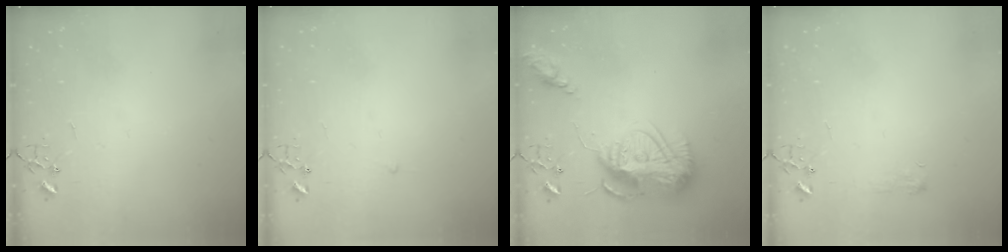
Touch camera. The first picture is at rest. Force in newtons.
{"total": 2.3, "press": 2.3, "slide": 0.3}
{"total": 18.7, "press": 18.6, "slide": 1.7}
{"total": 6.0, "press": 6.0, "slide": 0.6}